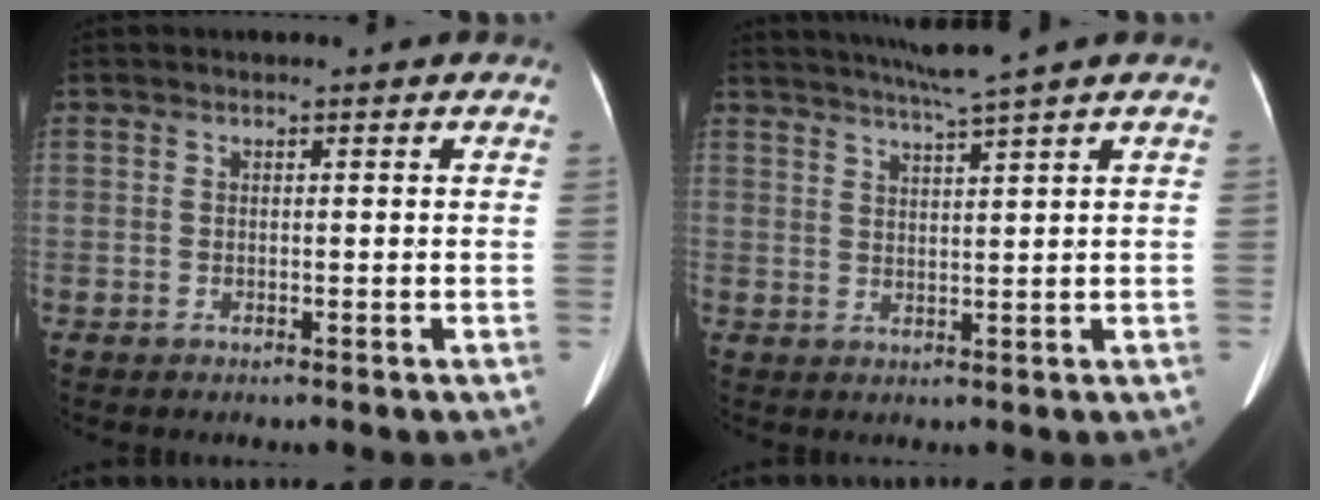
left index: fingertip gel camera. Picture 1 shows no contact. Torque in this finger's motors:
{"motor_torque": [0.22, -0.48, -0.02, 0.07]}